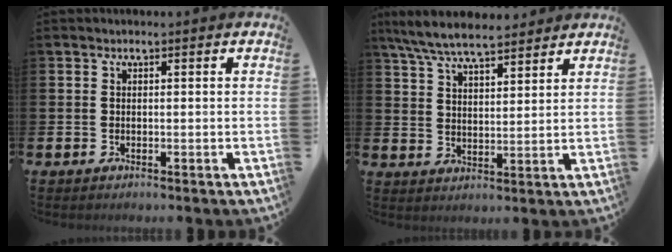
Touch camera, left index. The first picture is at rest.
{"total": 7.3, "force": [6.8, 1.4, 2.4], "torque": [-0.068, -0.026, 0.123]}